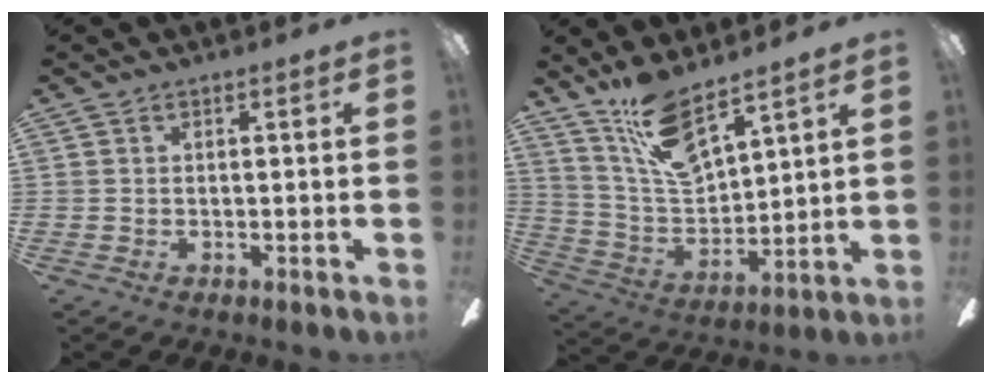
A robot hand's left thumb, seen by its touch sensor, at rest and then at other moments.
{"total": 13.7, "force": [10.8, 4.7, 7.1], "torque": [-0.155, -0.058, 0.200]}